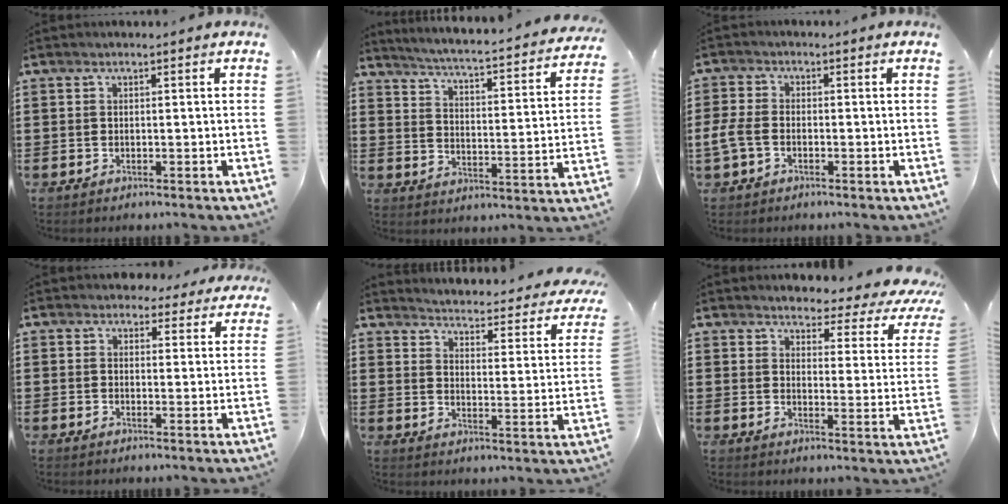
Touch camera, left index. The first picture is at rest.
{"total": 3.5, "force": [3.2, -0.6, 1.2], "torque": [-0.045, -0.036, 0.042]}
{"total": 3.8, "force": [-1.4, 2.1, 2.8], "torque": [-0.078, -0.004, -0.033]}
{"total": 3.2, "force": [2.6, 1.7, 0.6], "torque": [-0.014, 0.001, 0.047]}
{"total": 3.1, "force": [3.1, -0.4, 0.4], "torque": [-0.022, -0.040, 0.042]}
{"total": 3.4, "force": [3.2, 0.8, 0.9], "torque": [-0.032, -0.028, 0.046]}